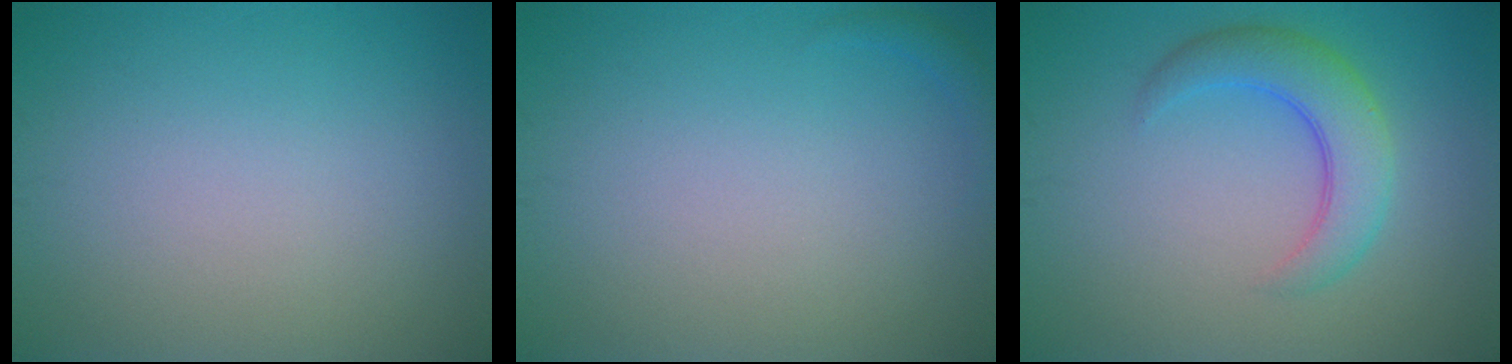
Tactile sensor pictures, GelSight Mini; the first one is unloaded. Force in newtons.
{"total": 0.7, "press": 0.7, "slide": 0.1}
{"total": 4.4, "press": 4.4, "slide": 0.3}